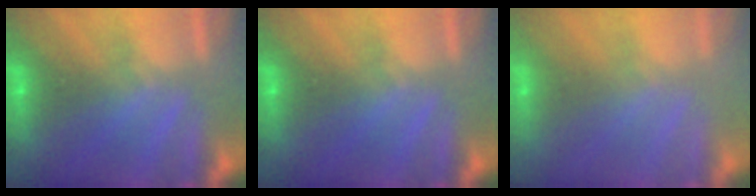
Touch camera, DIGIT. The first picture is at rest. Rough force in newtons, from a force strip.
{"total": 0.0}
{"total": 2.7}